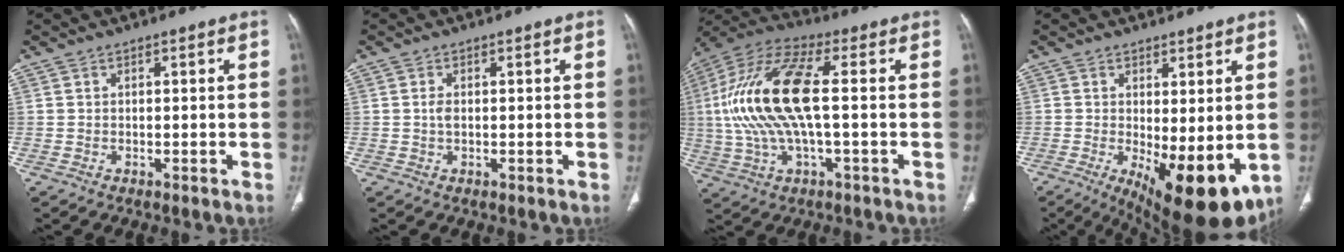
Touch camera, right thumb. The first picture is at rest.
{"total": 1.3, "force": [0.1, 0.7, 1.1], "torque": [-0.023, 0.001, 0.002]}
{"total": 18.6, "force": [0.6, 6.4, 17.4], "torque": [-0.384, 0.027, 0.008]}
{"total": 13.6, "force": [-3.0, 5.0, 12.3], "torque": [-0.175, -0.030, -0.026]}